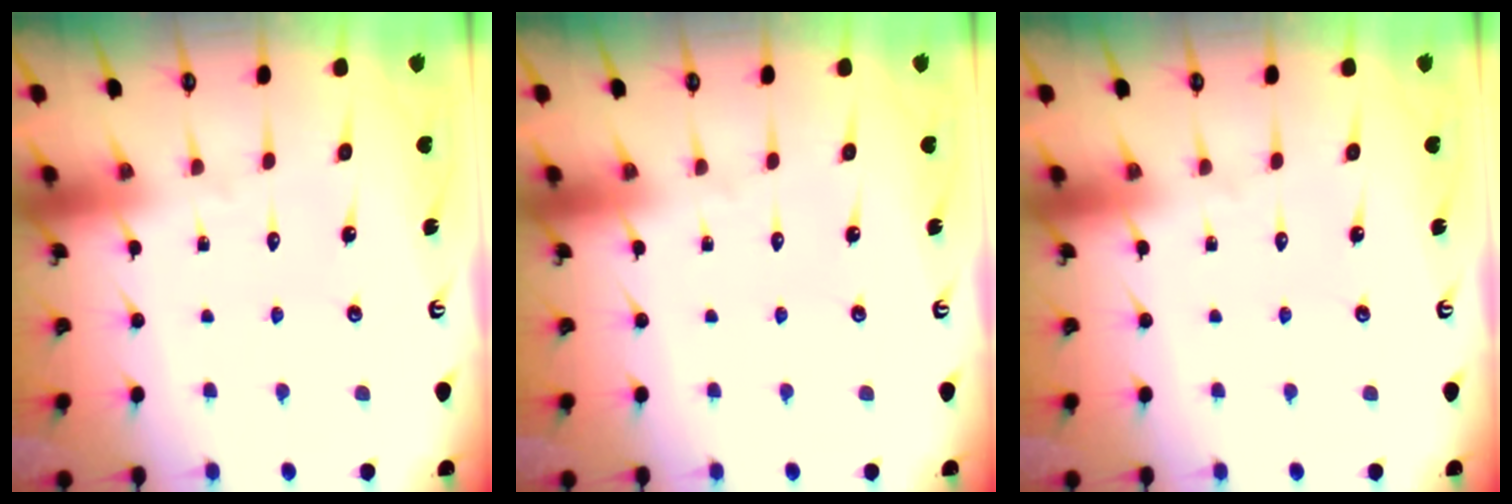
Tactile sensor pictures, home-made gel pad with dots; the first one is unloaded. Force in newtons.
{"total": 0.0}
{"total": 0.0}